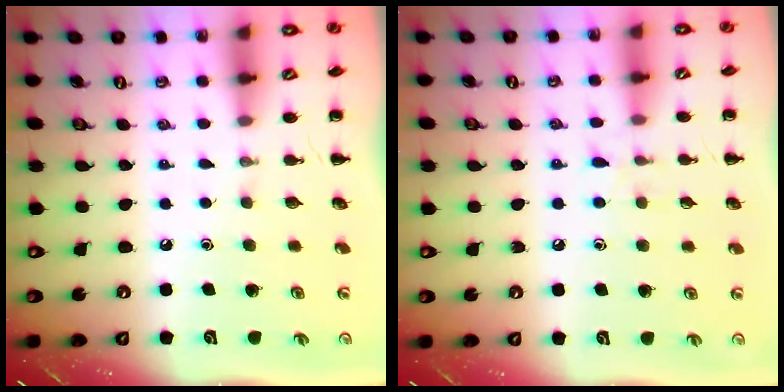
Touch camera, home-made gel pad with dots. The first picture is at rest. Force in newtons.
{"total": 5.3, "press": 5.0, "slide": 1.9}